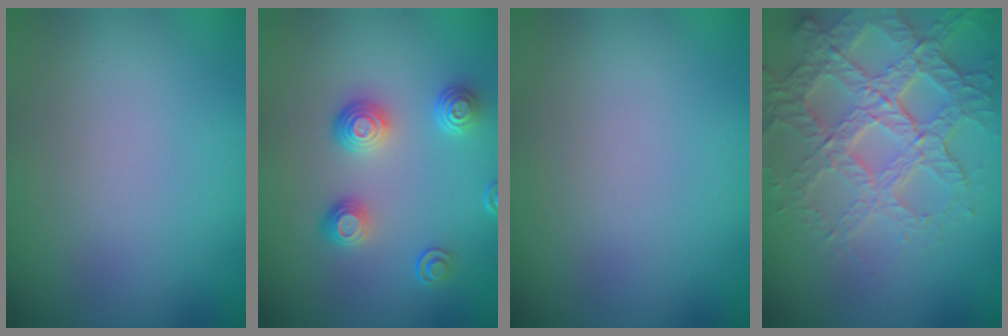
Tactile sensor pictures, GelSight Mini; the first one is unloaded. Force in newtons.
{"total": 3.4, "press": 2.8, "slide": 1.9}
{"total": 0.0}
{"total": 7.3, "press": 5.2, "slide": 5.2}